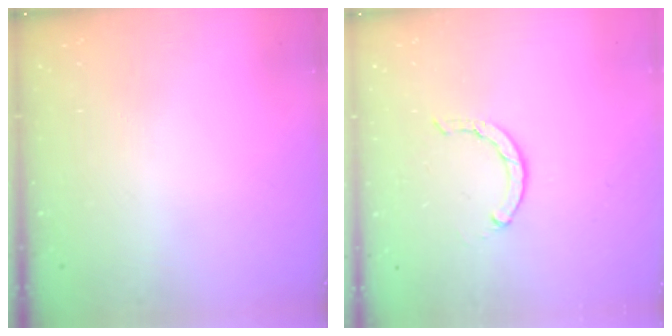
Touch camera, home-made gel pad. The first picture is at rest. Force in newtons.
{"total": 1.6, "press": 1.5, "slide": 0.4}